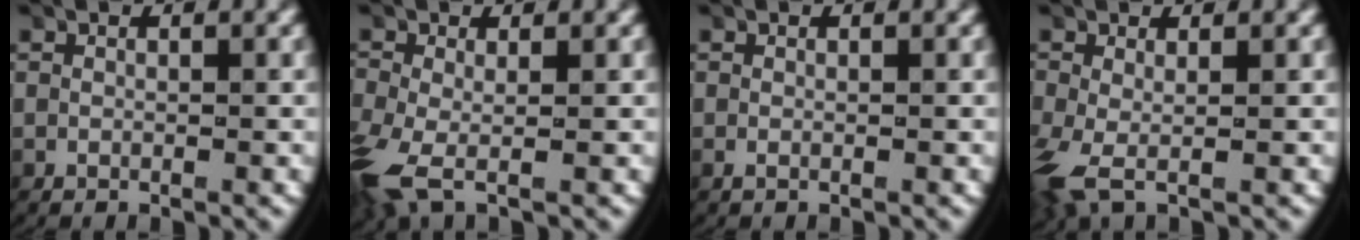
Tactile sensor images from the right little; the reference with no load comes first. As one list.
[{"total": 3.1, "force": [-1.2, 1.9, 2.2], "torque": [-0.084, -0.027, -0.011]}, {"total": 0.0}, {"total": 2.3, "force": [-0.7, 1.3, 1.8], "torque": [-0.070, -0.020, -0.004]}]